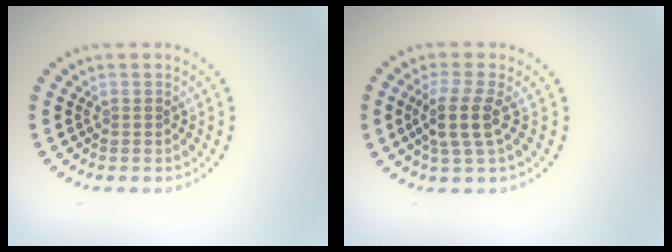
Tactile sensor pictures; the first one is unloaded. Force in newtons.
{"total": 3.2, "press": 2.6, "slide": 1.9}